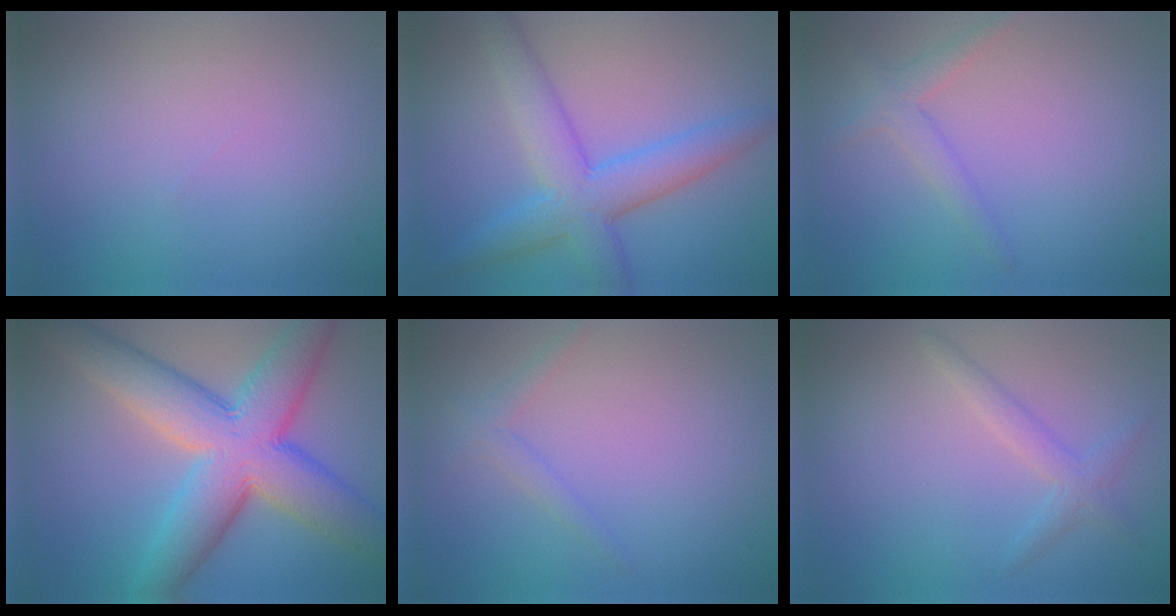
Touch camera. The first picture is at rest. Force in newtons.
{"total": 6.1, "press": 6.1, "slide": 0.1}
{"total": 2.0, "press": 2.0, "slide": 0.1}
{"total": 11.1, "press": 11.1, "slide": 0.4}
{"total": 1.3, "press": 1.3, "slide": 0.1}
{"total": 1.8, "press": 1.8, "slide": 0.0}